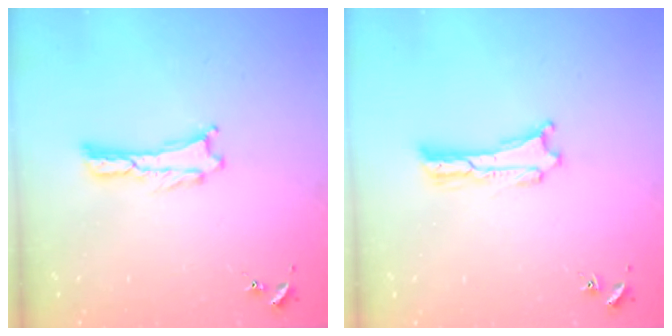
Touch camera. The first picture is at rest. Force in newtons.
{"total": 0.0}